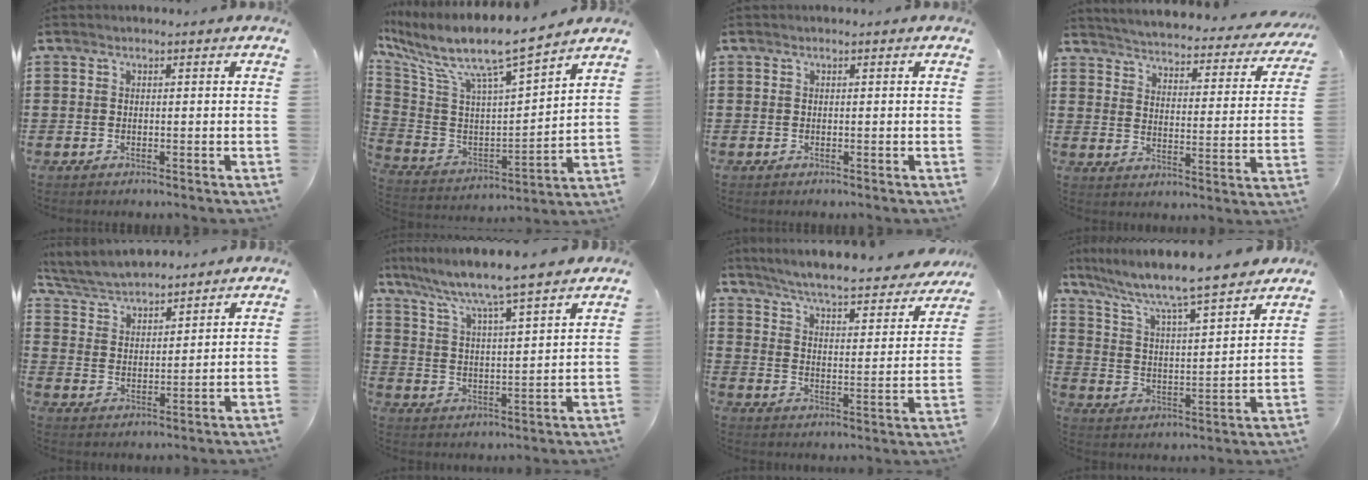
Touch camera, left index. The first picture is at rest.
{"total": 9.3, "force": [7.3, 1.3, 5.5], "torque": [-0.139, -0.059, 0.118]}
{"total": 0.0}
{"total": 3.5, "force": [3.5, -0.3, 0.5], "torque": [-0.033, -0.035, 0.052]}
{"total": 5.2, "force": [5.1, 0.8, 0.9], "torque": [-0.039, -0.017, 0.092]}
{"total": 6.0, "force": [5.4, -1.0, 2.5], "torque": [-0.073, -0.041, 0.084]}
{"total": 5.9, "force": [5.4, -0.3, 2.3], "torque": [-0.069, -0.043, 0.088]}
{"total": 7.1, "force": [6.2, 0.0, 3.4], "torque": [-0.094, -0.049, 0.100]}